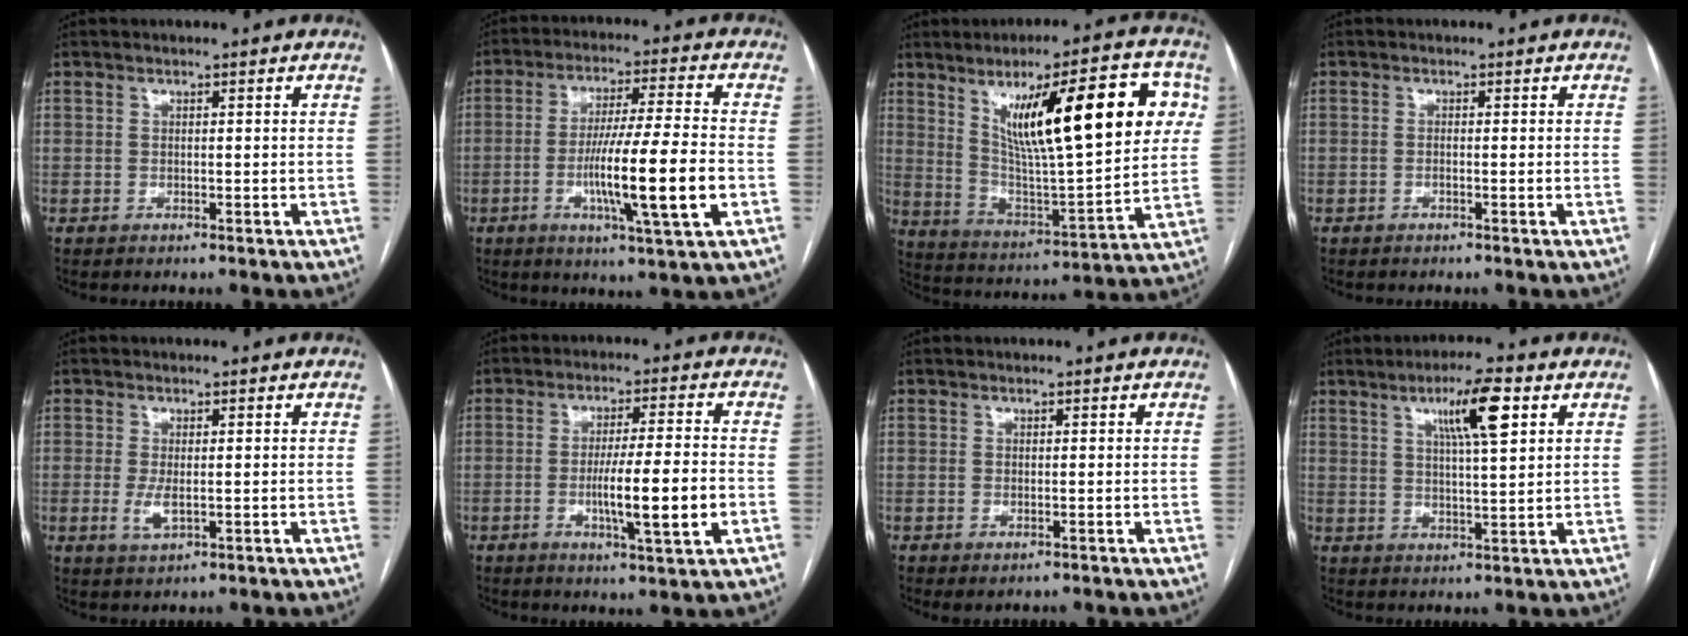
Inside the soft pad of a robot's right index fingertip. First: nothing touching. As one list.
[{"total": 14.1, "force": [-3.5, -0.1, 13.6], "torque": [-0.240, -0.012, -0.064]}, {"total": 23.1, "force": [7.9, 4.3, 21.2], "torque": [-0.323, 0.018, 0.126]}, {"total": 0.7, "force": [-0.2, 0.0, 0.6], "torque": [-0.011, 0.000, -0.003]}, {"total": 3.0, "force": [-0.4, 1.3, 2.7], "torque": [-0.061, -0.006, -0.002]}, {"total": 10.3, "force": [-2.4, 0.1, 10.0], "torque": [-0.165, -0.010, -0.042]}, {"total": 1.4, "force": [-0.5, 0.6, 1.2], "torque": [-0.024, -0.003, -0.002]}, {"total": 8.6, "force": [4.0, 0.8, 7.6], "torque": [-0.131, 0.007, 0.064]}]